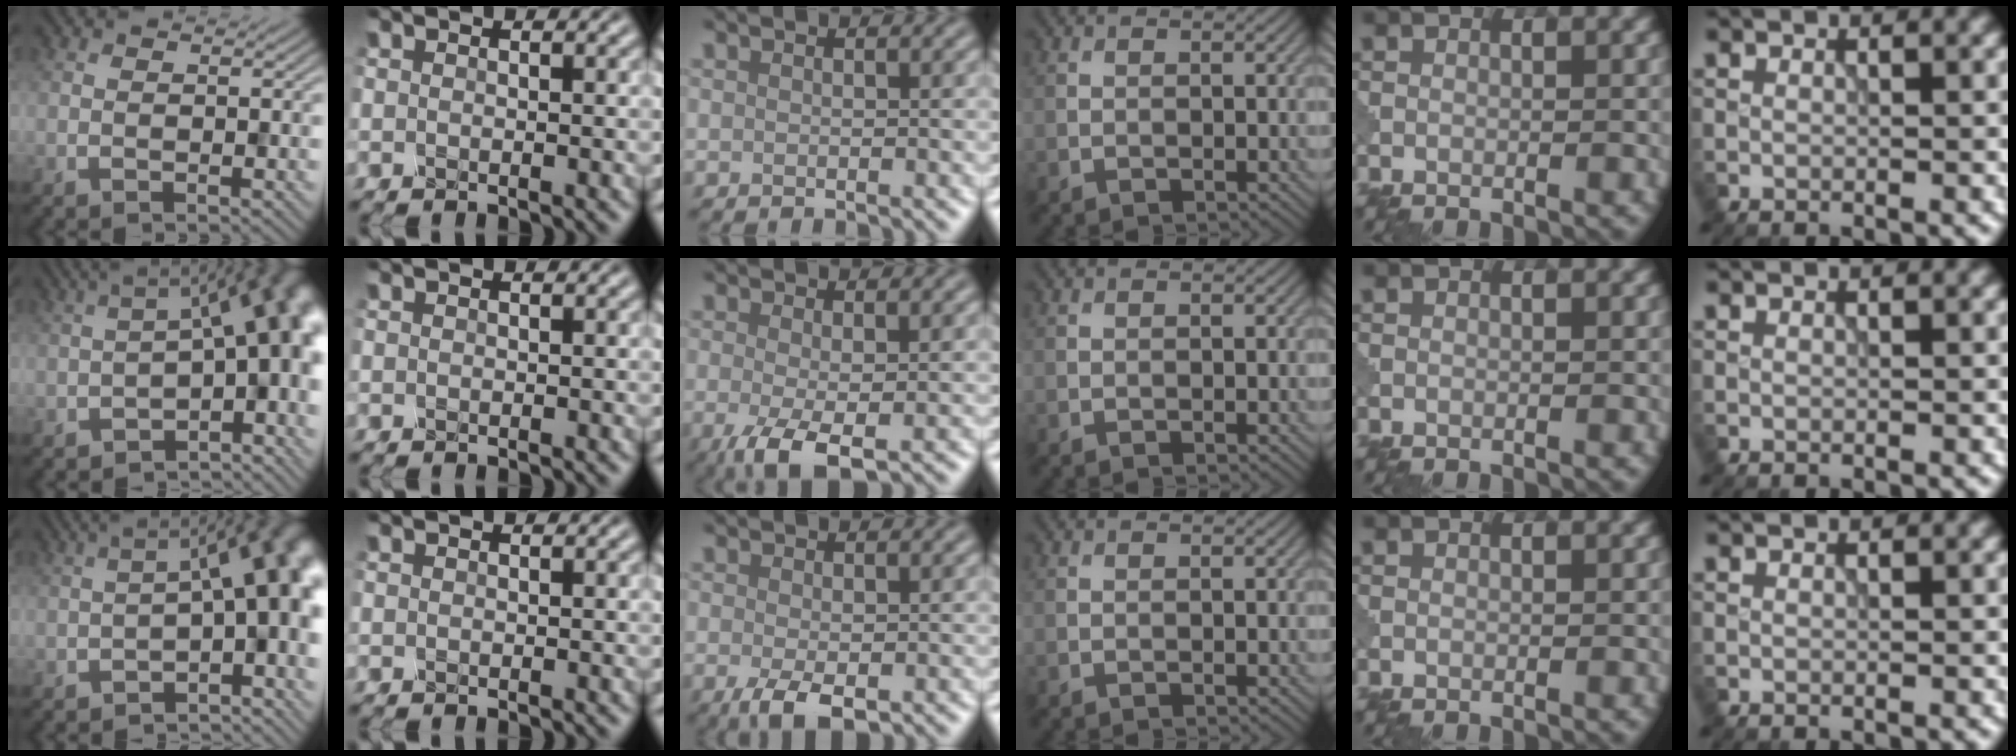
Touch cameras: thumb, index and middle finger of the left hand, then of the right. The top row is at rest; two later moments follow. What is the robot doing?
{"motion": "shake", "object": "medicine bottle"}